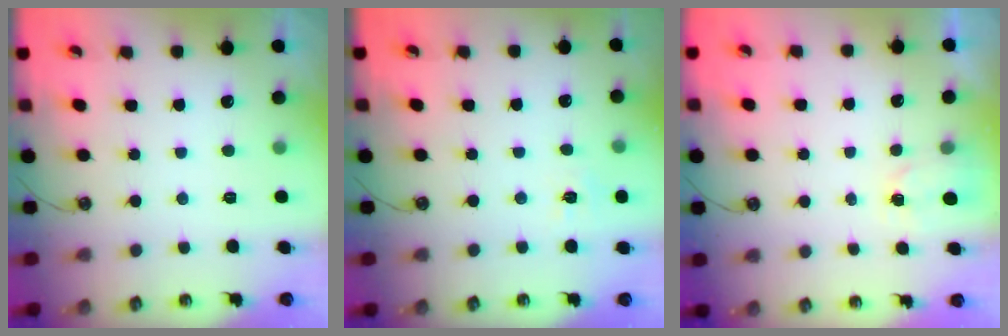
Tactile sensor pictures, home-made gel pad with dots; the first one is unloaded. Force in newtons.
{"total": 6.5, "press": 6.5, "slide": 0.6}
{"total": 2.3, "press": 2.3, "slide": 0.2}